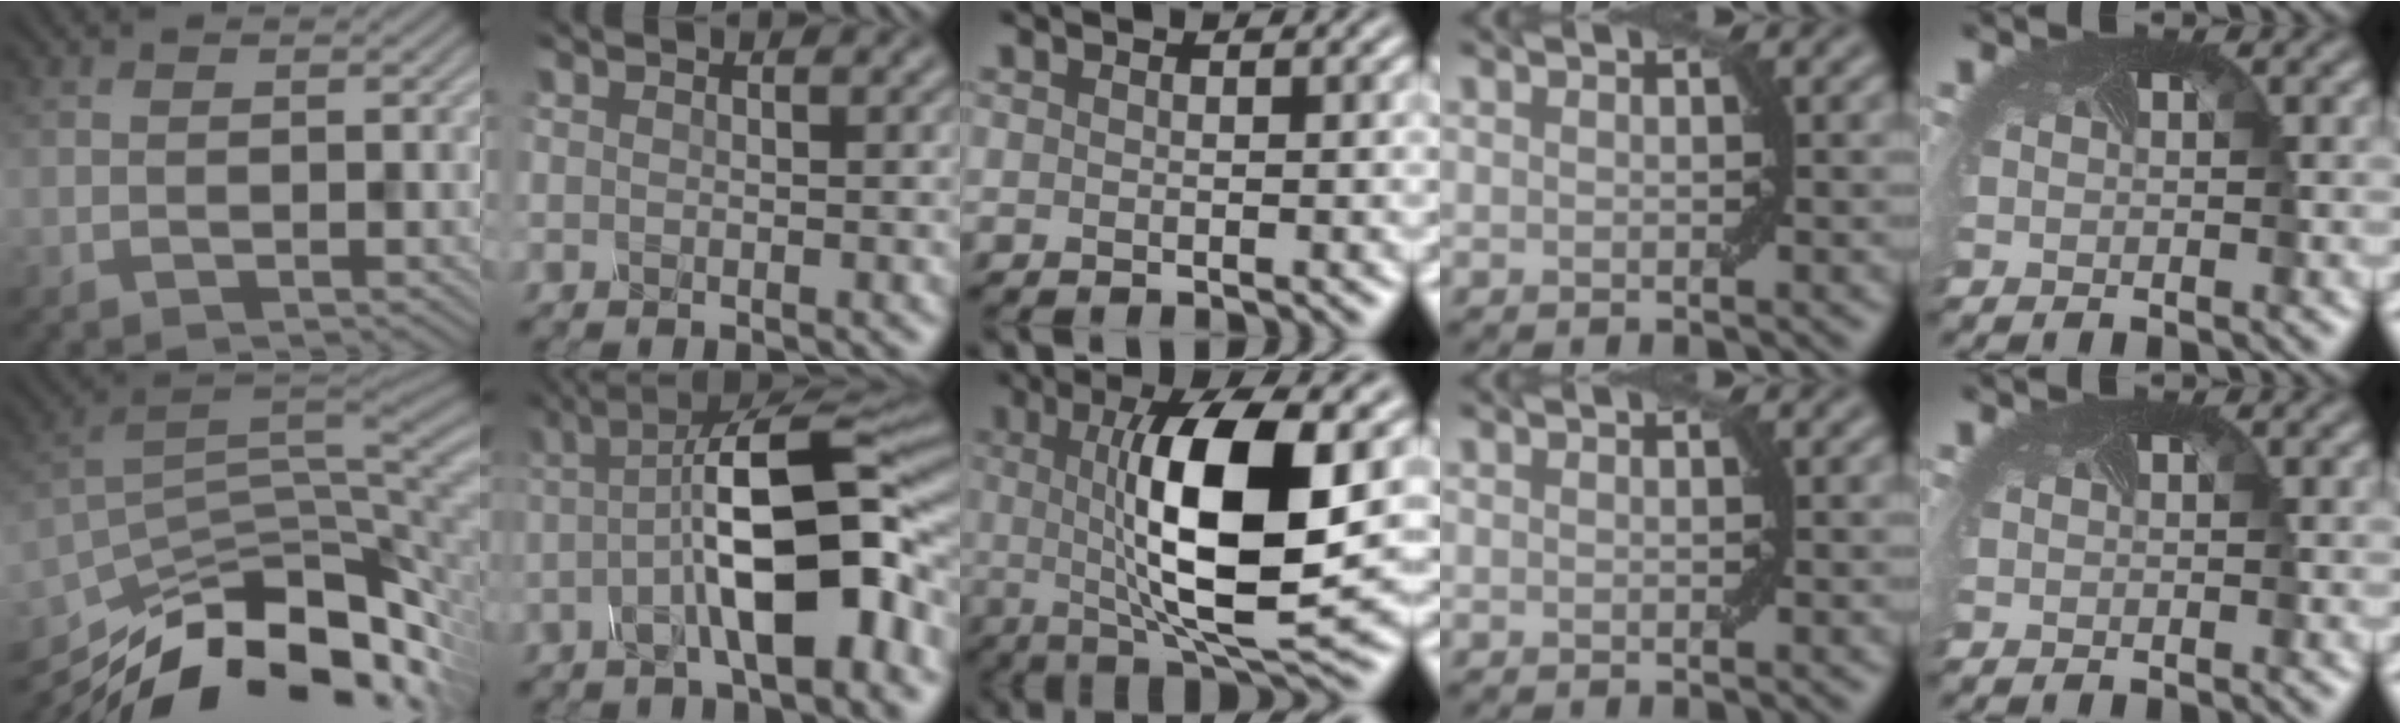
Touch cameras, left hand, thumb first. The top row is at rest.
{"thumb": {"total": 15.8, "force": [-10.2, 6.5, 10.1], "torque": [-0.195, -0.023, -0.166]}, "index": {"total": 11.5, "force": [-1.4, 3.7, 10.9], "torque": [-0.166, 0.016, -0.031]}, "middle": {"total": 11.3, "force": [0.8, 3.0, 10.8], "torque": [-0.164, -0.004, 0.017]}}